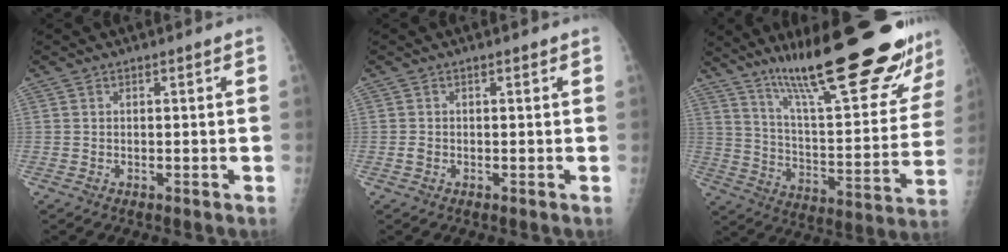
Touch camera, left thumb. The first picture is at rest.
{"total": 1.1, "force": [0.1, 0.7, 0.8], "torque": [-0.010, 0.002, 0.002]}
{"total": 29.5, "force": [21.4, 5.2, 19.6], "torque": [-0.265, -0.092, 0.321]}